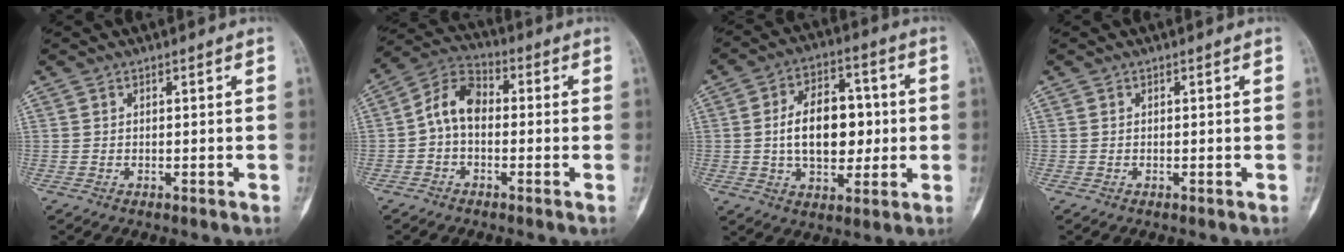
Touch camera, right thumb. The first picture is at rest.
{"total": 6.6, "force": [-0.3, 4.9, 4.4], "torque": [-0.075, 0.030, -0.024]}
{"total": 14.0, "force": [0.3, 8.7, 11.0], "torque": [-0.144, 0.015, 0.007]}
{"total": 0.0}